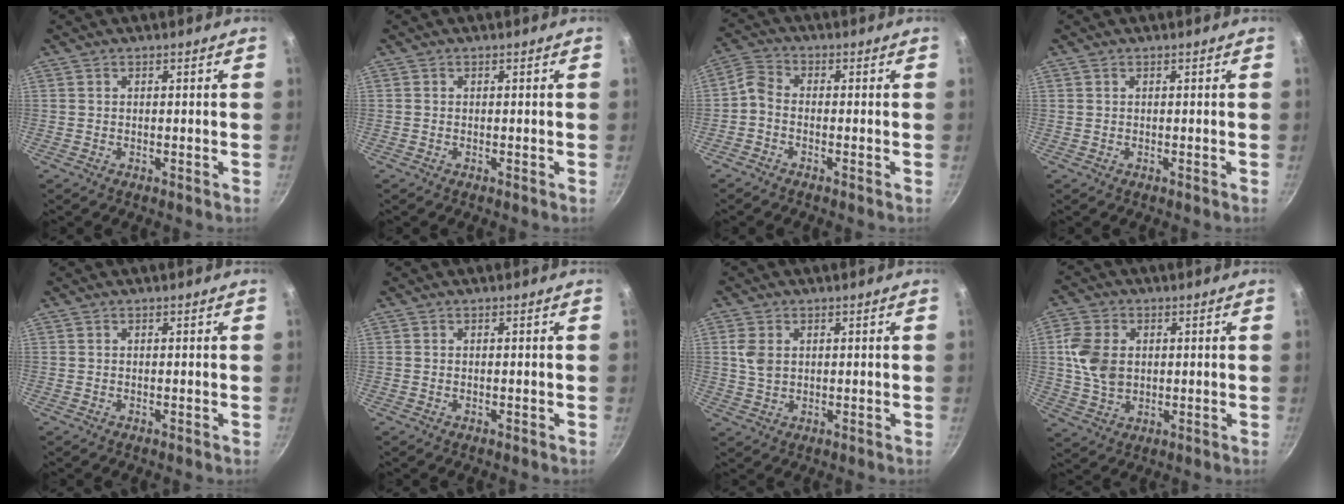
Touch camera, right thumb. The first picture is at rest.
{"total": 0.0}
{"total": 3.4, "force": [-1.6, 2.1, 2.2], "torque": [-0.057, 0.024, -0.047]}
{"total": 0.0}
{"total": 0.0}
{"total": 0.0}
{"total": 4.4, "force": [1.1, 3.1, 2.9], "torque": [-0.054, -0.002, 0.022]}
{"total": 9.6, "force": [1.2, 7.0, 6.4], "torque": [-0.112, -0.004, 0.022]}